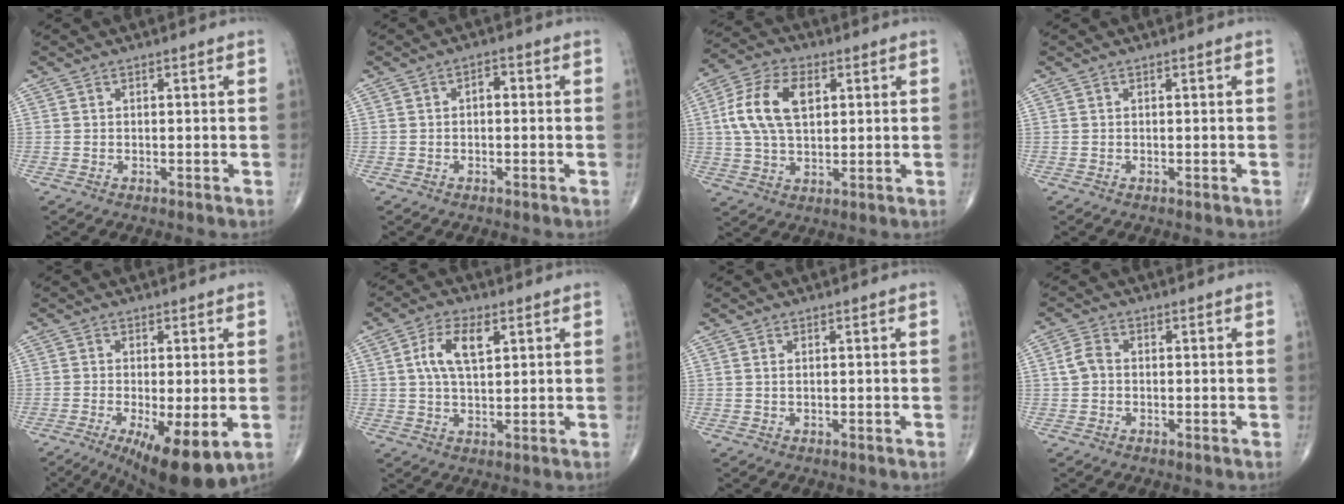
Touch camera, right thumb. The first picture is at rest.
{"total": 1.9, "force": [0.0, 1.2, 1.4], "torque": [-0.010, 0.009, -0.007]}
{"total": 12.6, "force": [2.7, 7.4, 9.9], "torque": [-0.191, 0.010, 0.049]}
{"total": 0.0}
{"total": 11.8, "force": [-4.2, 3.4, 10.5], "torque": [-0.164, -0.022, -0.057]}
{"total": 7.5, "force": [2.4, 3.6, 6.2], "torque": [-0.118, 0.000, 0.044]}
{"total": 0.5, "force": [0.2, 0.3, 0.5], "torque": [-0.011, 0.000, 0.004]}
{"total": 3.0, "force": [-0.1, 2.2, 2.1], "torque": [-0.042, 0.009, -0.006]}